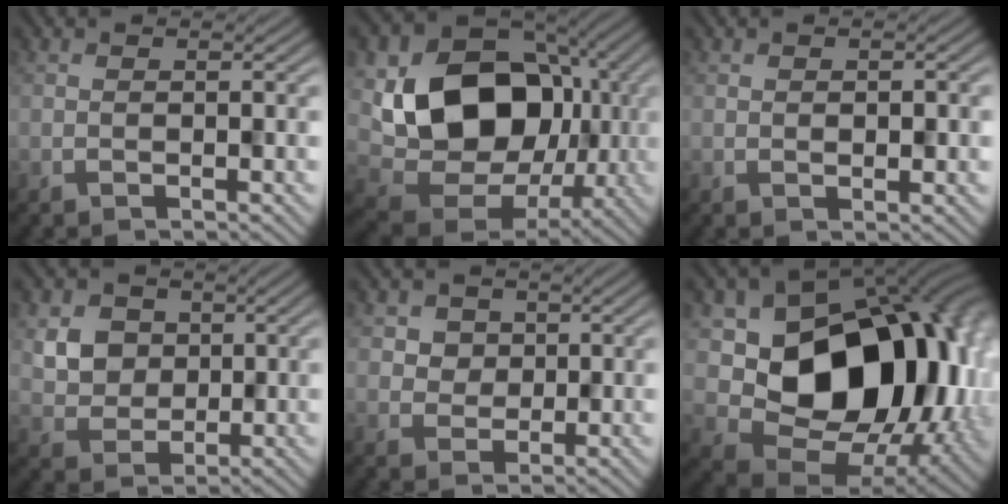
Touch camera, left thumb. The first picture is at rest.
{"total": 15.4, "force": [0.9, 12.2, 9.5], "torque": [-0.160, -0.015, 0.018]}
{"total": 2.4, "force": [0.3, 1.5, 1.8], "torque": [-0.019, 0.007, 0.014]}
{"total": 4.6, "force": [1.9, 4.0, 1.0], "torque": [-0.042, -0.008, 0.038]}
{"total": 3.3, "force": [2.0, 2.6, 0.0], "torque": [-0.011, -0.008, 0.038]}
{"total": 16.1, "force": [1.7, 12.1, 10.5], "torque": [-0.145, -0.026, 0.042]}